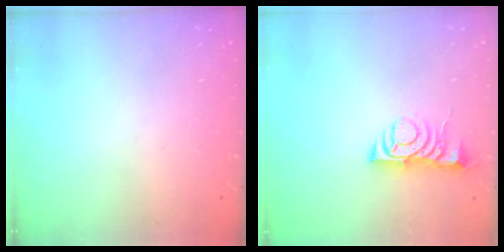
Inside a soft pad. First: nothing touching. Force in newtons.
{"total": 5.5, "press": 5.4, "slide": 0.7}